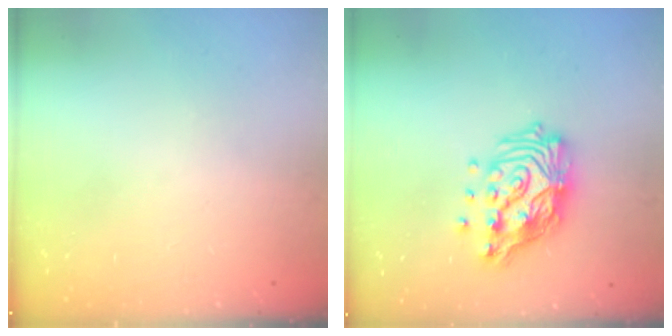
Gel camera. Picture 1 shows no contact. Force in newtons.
{"total": 15.2, "press": 15.1, "slide": 2.0}